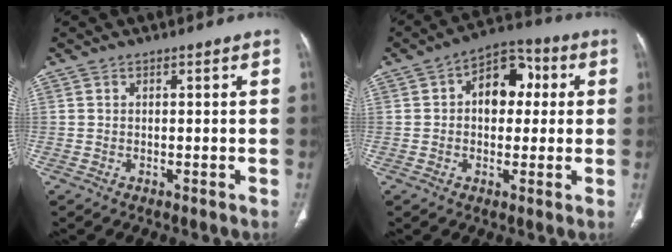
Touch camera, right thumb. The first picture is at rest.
{"total": 10.3, "force": [1.7, 7.0, 7.3], "torque": [-0.066, 0.024, 0.015]}